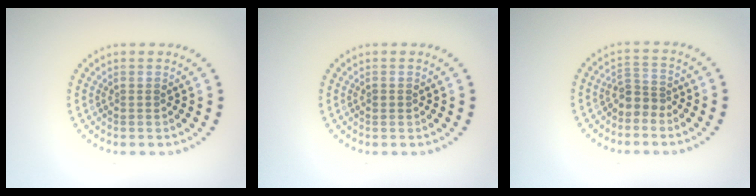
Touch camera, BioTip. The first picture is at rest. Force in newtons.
{"total": 0.6, "press": 0.6, "slide": 0.2}
{"total": 2.2, "press": 1.7, "slide": 1.4}